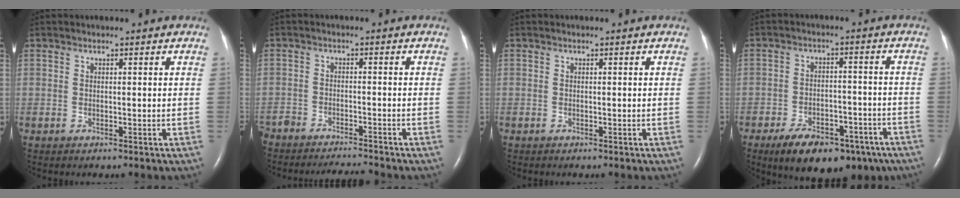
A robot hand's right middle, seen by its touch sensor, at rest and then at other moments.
{"total": 6.8, "force": [-6.7, 0.4, 1.5], "torque": [-0.020, -0.006, -0.109]}
{"total": 0.0}
{"total": 14.4, "force": [-9.8, 6.7, 8.1], "torque": [-0.116, 0.004, -0.143]}